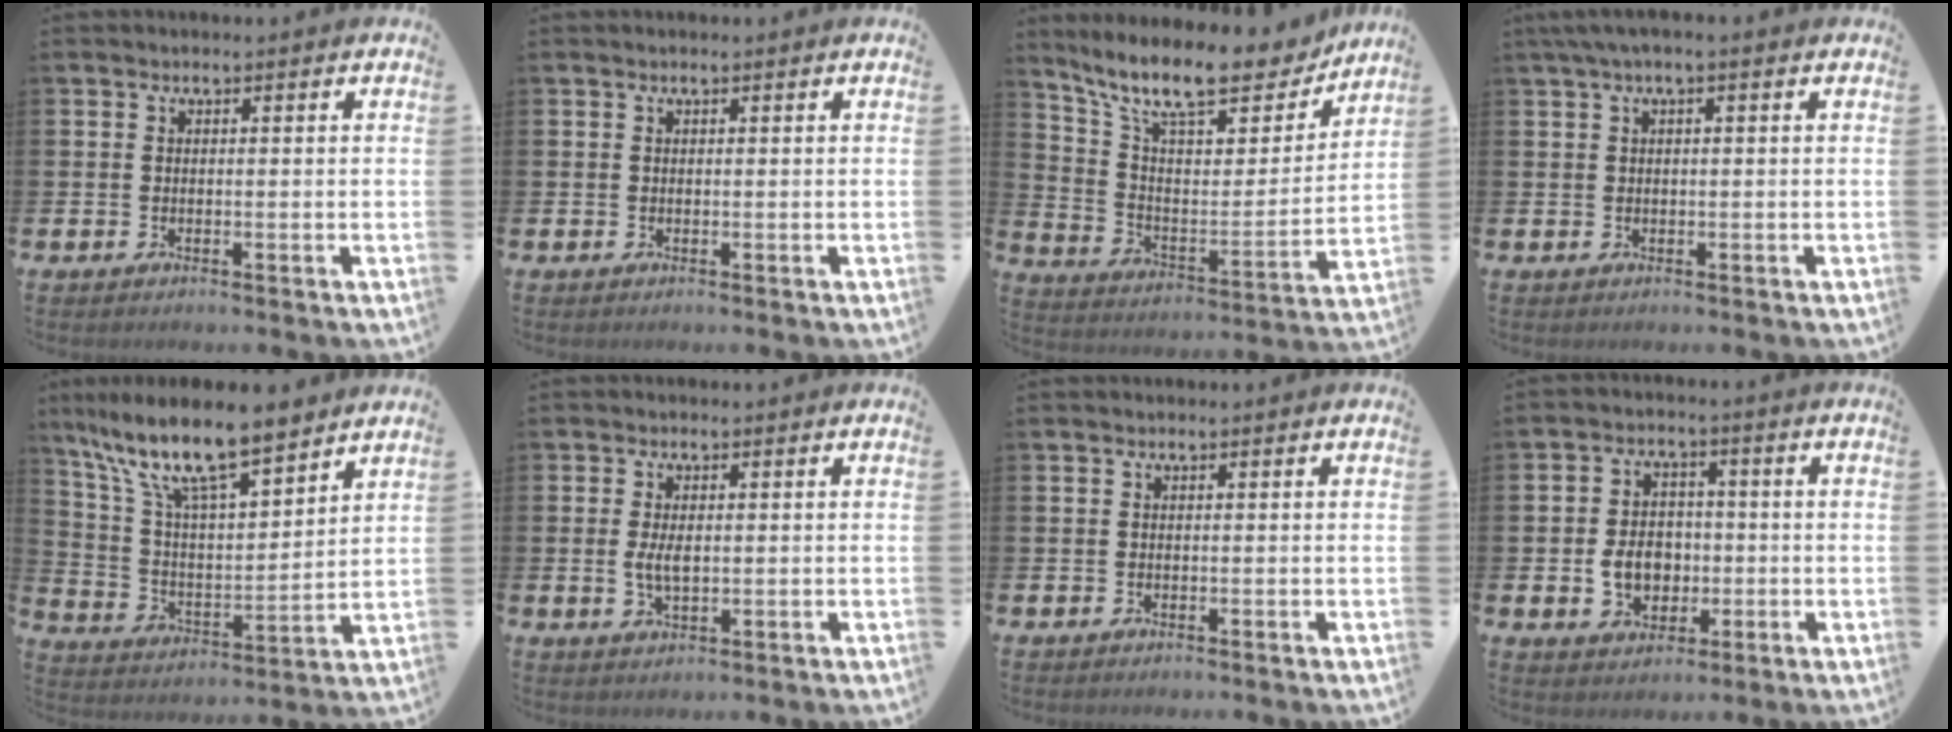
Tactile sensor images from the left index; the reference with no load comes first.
{"total": 0.0}
{"total": 12.6, "force": [10.6, 3.7, 5.7], "torque": [-0.141, -0.065, 0.184]}
{"total": 1.6, "force": [0.7, 0.2, 1.5], "torque": [-0.034, 0.005, 0.012]}
{"total": 11.6, "force": [9.6, 2.8, 5.9], "torque": [-0.146, -0.048, 0.166]}
{"total": 3.0, "force": [0.2, 1.5, 2.7], "torque": [-0.039, -0.001, -0.001]}
{"total": 0.0}
{"total": 5.7, "force": [-0.9, 4.7, 3.2], "torque": [-0.046, 0.004, -0.022]}